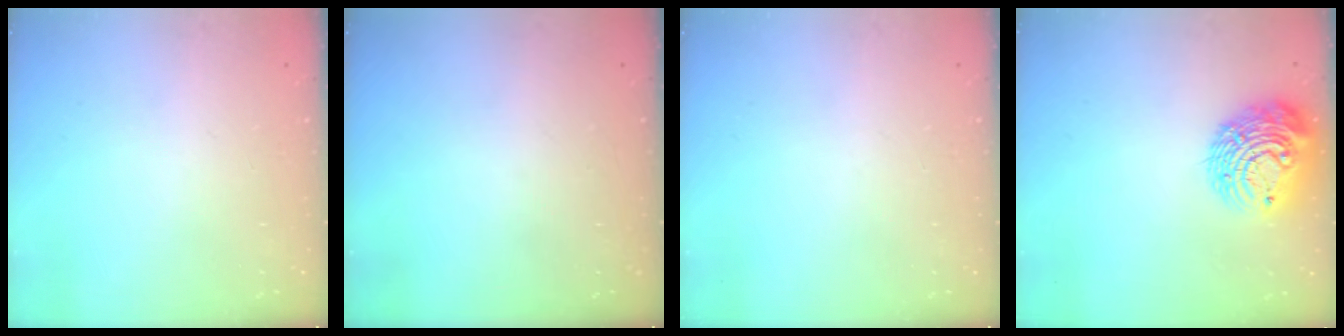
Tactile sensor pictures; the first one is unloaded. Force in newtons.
{"total": 0.0}
{"total": 0.0}
{"total": 14.9, "press": 14.8, "slide": 1.2}